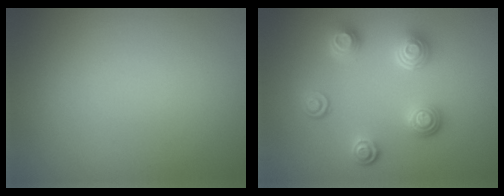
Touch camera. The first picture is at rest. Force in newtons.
{"total": 4.3, "press": 3.4, "slide": 2.6}